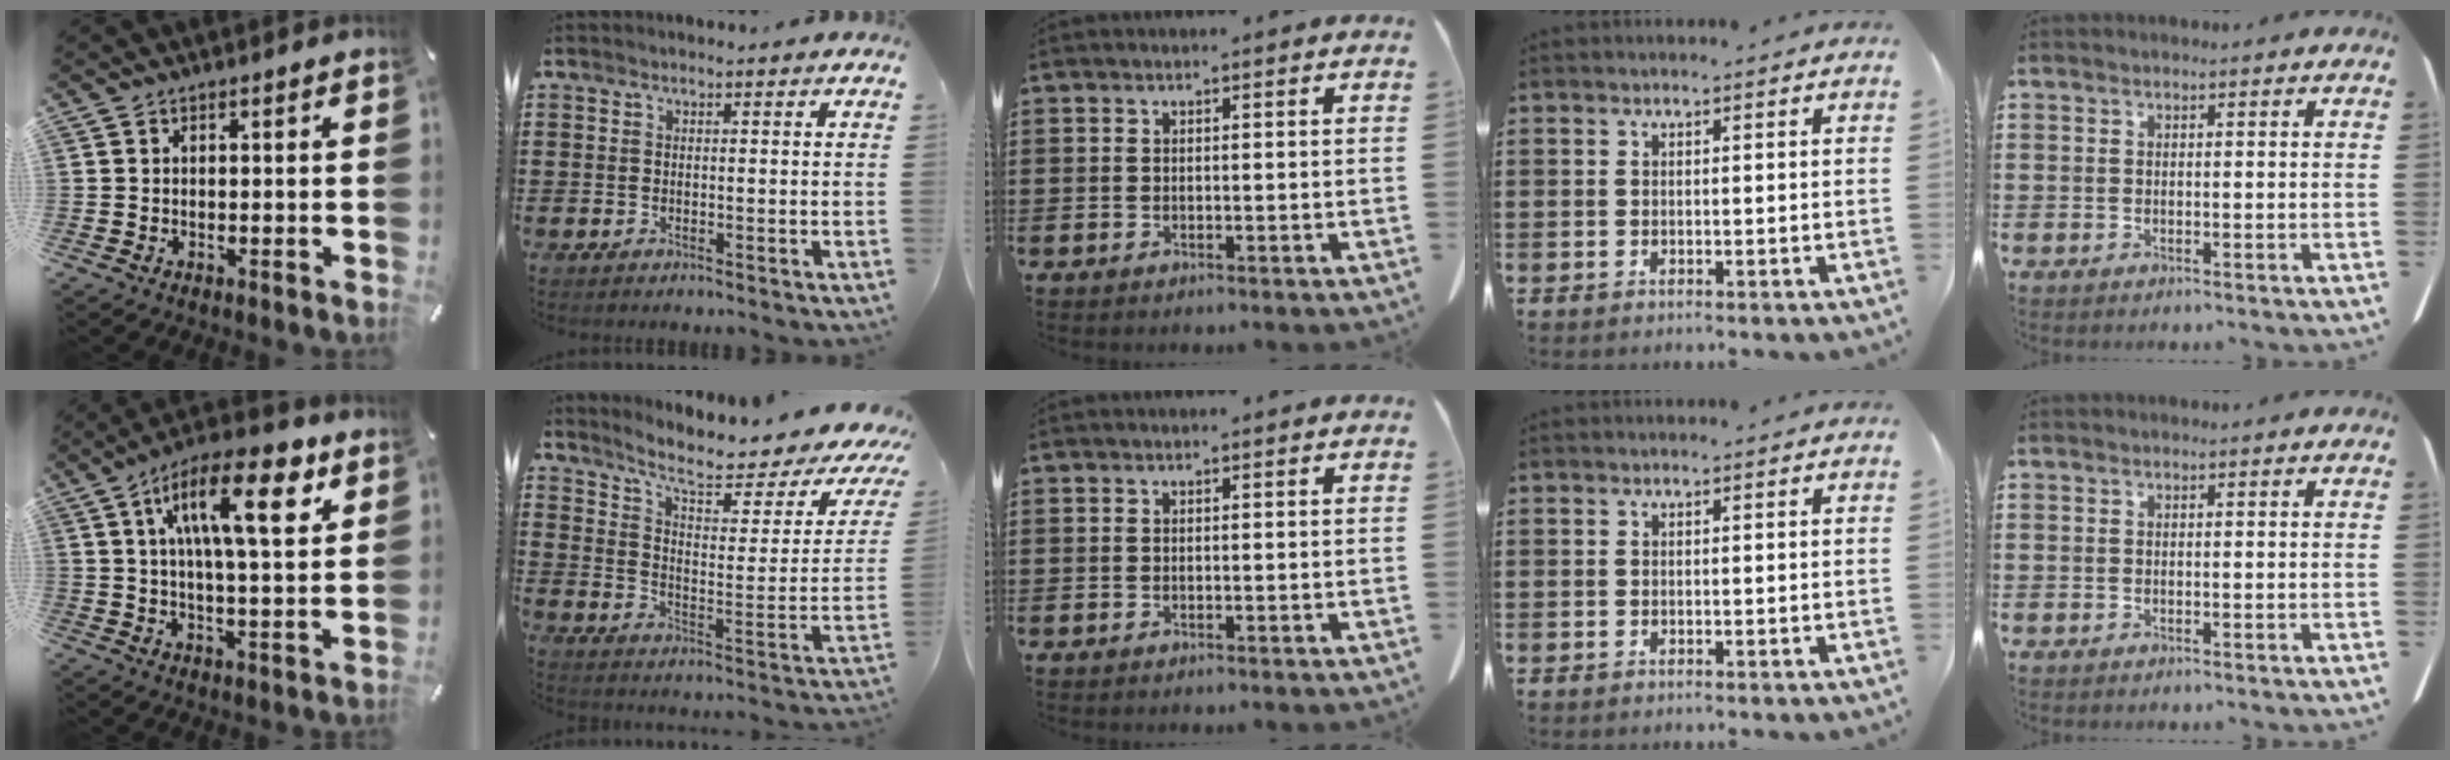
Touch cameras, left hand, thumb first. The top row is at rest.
{"thumb": {"total": 16.8, "force": [7.6, 5.8, 13.9], "torque": [-0.219, -0.017, 0.115]}, "index": {"total": 8.1, "force": [6.1, 1.7, 5.1], "torque": [-0.108, -0.039, 0.097]}}